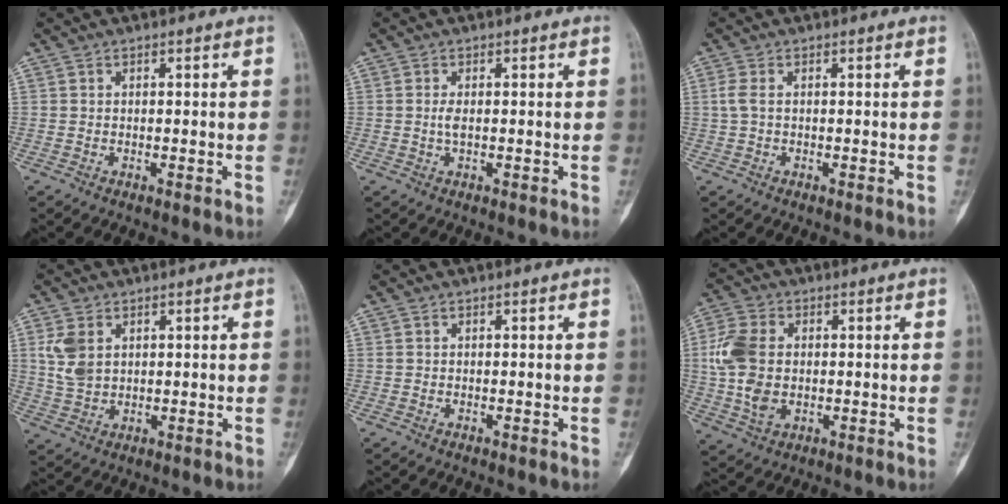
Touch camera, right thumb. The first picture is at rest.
{"total": 1.4, "force": [-0.1, 0.4, 1.3], "torque": [-0.028, -0.002, 0.000]}
{"total": 1.9, "force": [0.0, 0.9, 1.7], "torque": [-0.045, 0.000, -0.003]}
{"total": 5.9, "force": [1.8, 4.0, 3.9], "torque": [-0.072, -0.002, 0.044]}
{"total": 0.0}
{"total": 10.3, "force": [0.3, 7.0, 7.6], "torque": [-0.163, 0.004, 0.007]}